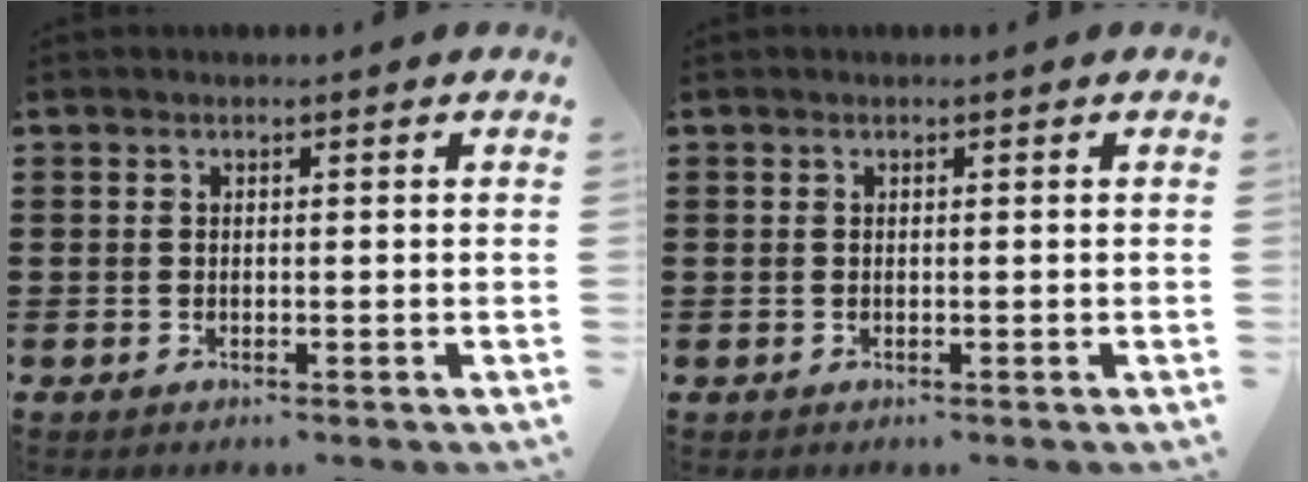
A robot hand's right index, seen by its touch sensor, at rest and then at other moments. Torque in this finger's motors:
{"motor_torque": [-0.13, 0.80, 0.00, 0.00]}